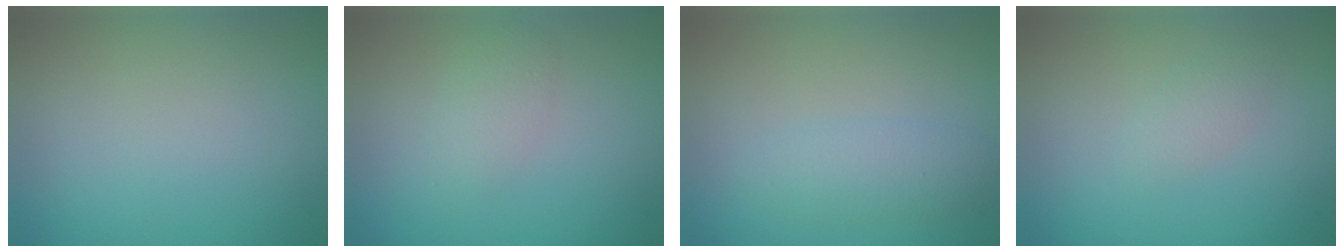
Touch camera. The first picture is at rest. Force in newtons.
{"total": 1.8, "press": 1.8, "slide": 0.1}
{"total": 2.3, "press": 2.3, "slide": 0.1}
{"total": 1.2, "press": 1.2, "slide": 0.0}